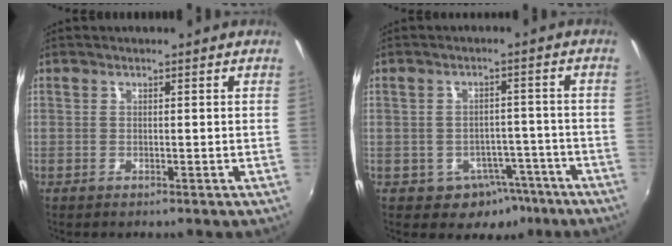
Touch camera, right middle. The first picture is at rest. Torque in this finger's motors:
{"motor_torque": [0.39, -0.57, 0.09, 0.03]}